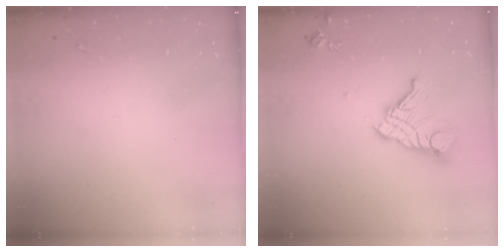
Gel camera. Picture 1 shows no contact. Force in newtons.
{"total": 14.3, "press": 14.2, "slide": 1.6}